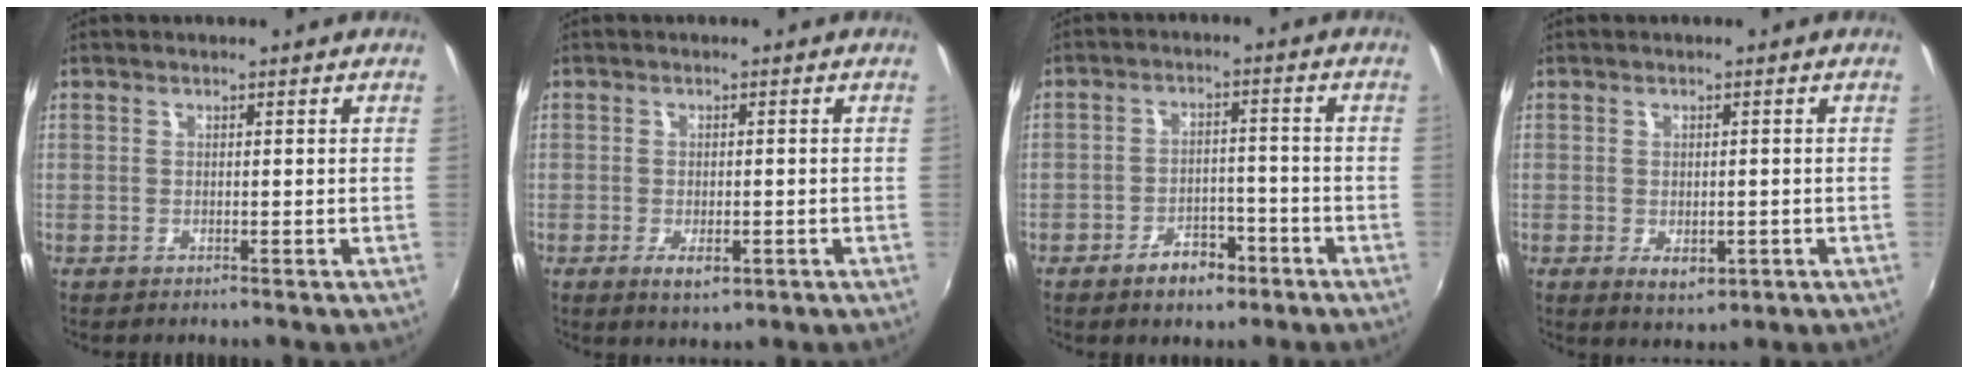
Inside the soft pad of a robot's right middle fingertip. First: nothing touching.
{"total": 3.7, "force": [-1.5, 1.6, 3.0], "torque": [-0.059, -0.008, -0.021]}
{"total": 6.1, "force": [-4.0, 3.2, 3.3], "torque": [-0.067, 0.011, -0.052]}
{"total": 4.0, "force": [-1.2, 2.4, 2.9], "torque": [-0.050, -0.010, -0.012]}